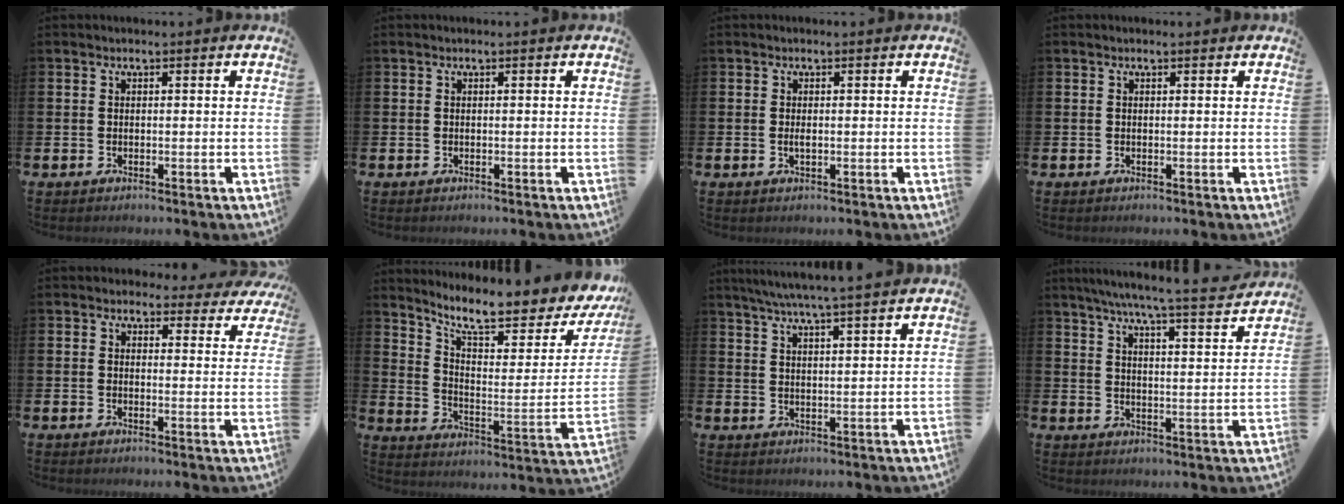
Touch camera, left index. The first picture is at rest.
{"total": 0.0}
{"total": 0.9, "force": [0.0, 0.3, 0.8], "torque": [-0.022, 0.004, 0.000]}
{"total": 0.0}
{"total": 2.7, "force": [2.3, 1.3, 0.2], "torque": [-0.005, -0.012, 0.038]}
{"total": 9.7, "force": [8.3, 1.9, 4.8], "torque": [-0.109, -0.066, 0.136]}
{"total": 5.5, "force": [5.1, -0.8, 1.9], "torque": [-0.058, -0.019, 0.091]}
{"total": 6.8, "force": [6.3, -0.1, 2.5], "torque": [-0.060, -0.046, 0.107]}